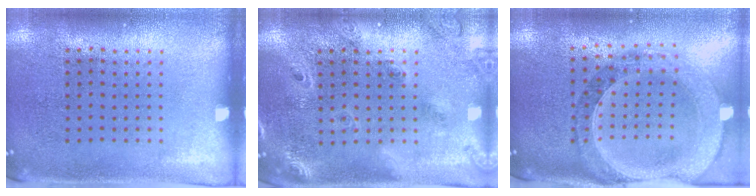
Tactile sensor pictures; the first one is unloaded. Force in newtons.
{"total": 1.8, "press": 1.7, "slide": 0.7}
{"total": 1.6, "press": 1.5, "slide": 0.5}